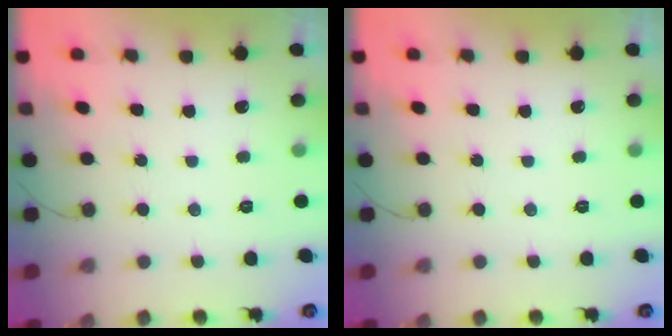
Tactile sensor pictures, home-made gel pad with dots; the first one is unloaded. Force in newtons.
{"total": 0.0}